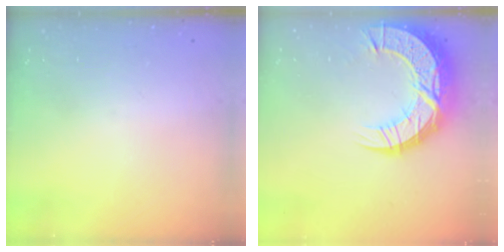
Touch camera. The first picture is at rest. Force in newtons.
{"total": 17.6, "press": 17.6, "slide": 1.4}